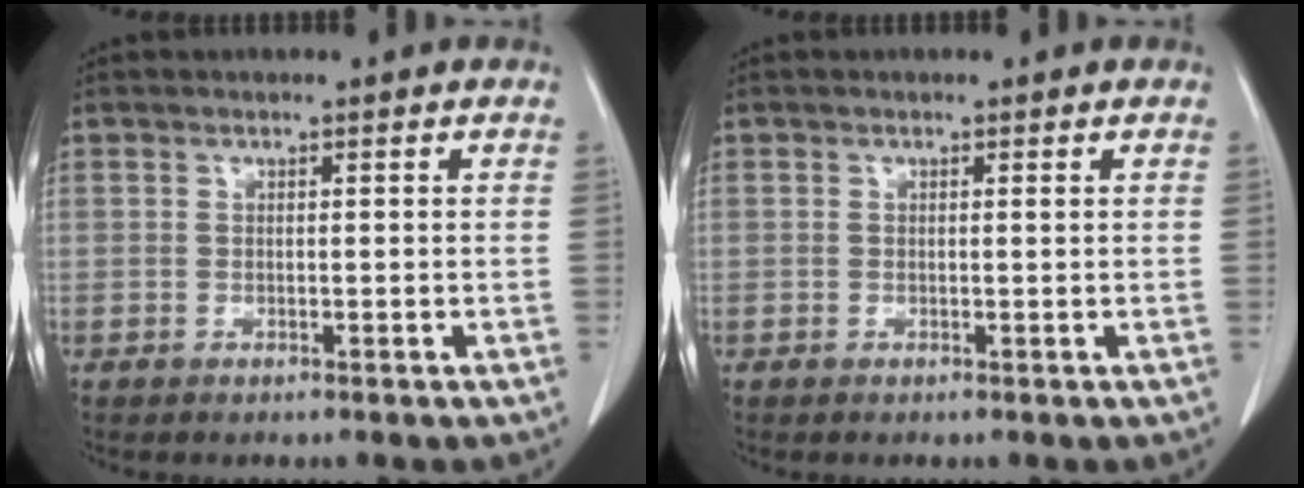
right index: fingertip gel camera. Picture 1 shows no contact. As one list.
[{"total": 0.0}]